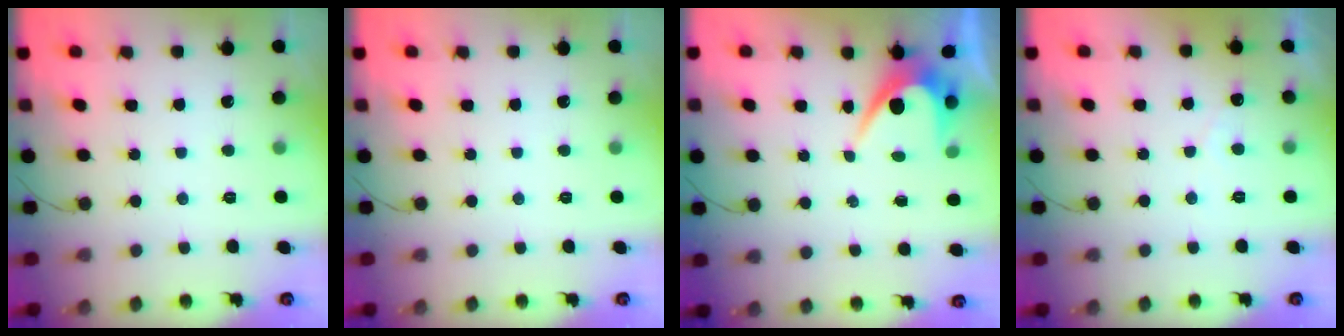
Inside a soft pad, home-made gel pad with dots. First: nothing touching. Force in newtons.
{"total": 0.0}
{"total": 5.0, "press": 5.0, "slide": 0.4}
{"total": 3.1, "press": 3.1, "slide": 0.2}